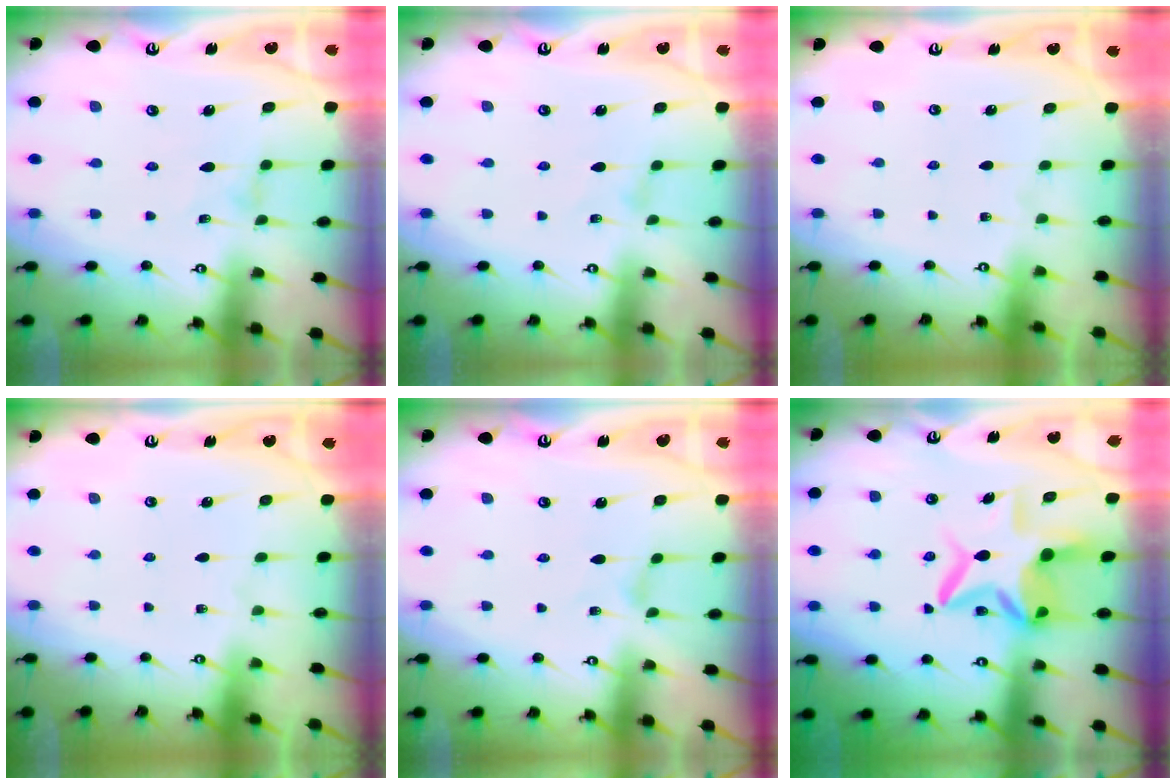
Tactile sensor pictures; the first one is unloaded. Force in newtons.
{"total": 0.0}
{"total": 0.0}
{"total": 0.0}
{"total": 0.0}
{"total": 10.9, "press": 10.8, "slide": 1.3}